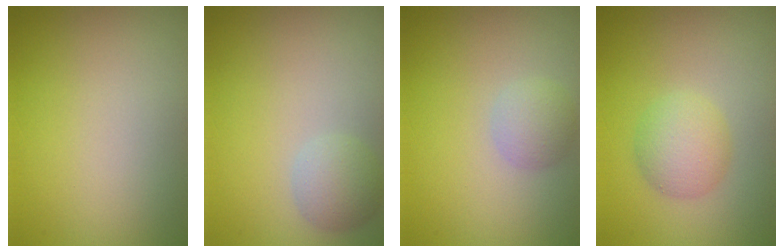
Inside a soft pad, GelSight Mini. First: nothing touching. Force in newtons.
{"total": 2.3, "press": 2.3, "slide": 0.2}
{"total": 1.8, "press": 1.8, "slide": 0.1}
{"total": 2.9, "press": 2.9, "slide": 0.1}